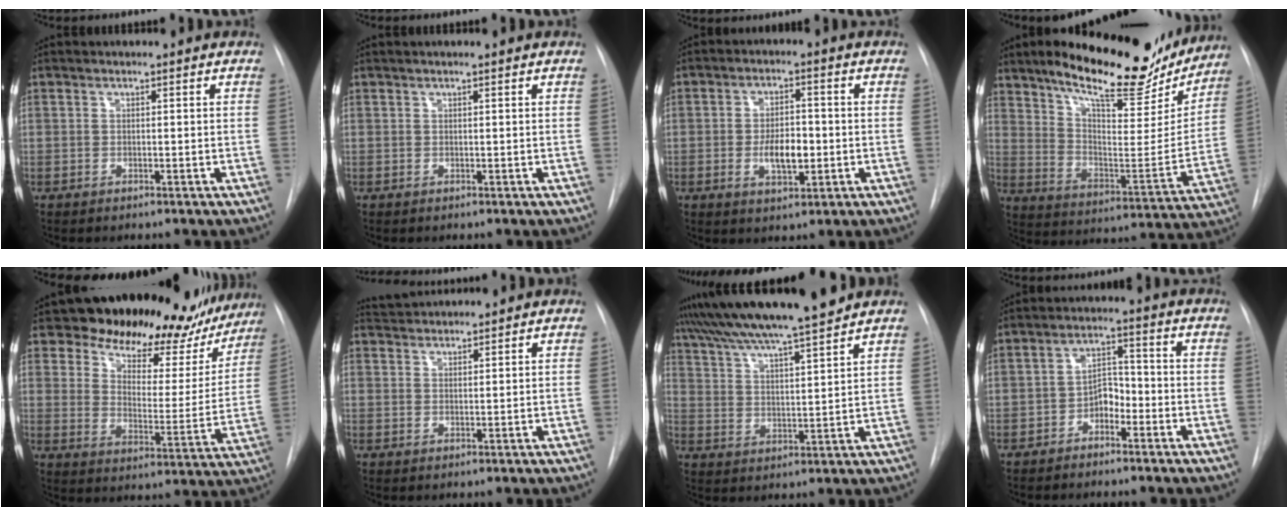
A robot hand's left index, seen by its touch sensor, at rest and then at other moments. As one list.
[{"total": 0.6, "force": [0.4, -0.1, 0.5], "torque": [-0.010, 0.006, 0.008]}, {"total": 6.2, "force": [-1.2, 2.7, 5.4], "torque": [-0.095, 0.001, -0.016]}, {"total": 22.8, "force": [18.3, 6.7, 11.8], "torque": [-0.175, -0.020, 0.262]}, {"total": 24.9, "force": [20.8, 9.9, 9.5], "torque": [-0.145, -0.020, 0.262]}, {"total": 3.2, "force": [3.2, 0.1, -0.1], "torque": [-0.005, 0.025, 0.062]}, {"total": 15.2, "force": [13.5, -1.0, 6.9], "torque": [-0.123, 0.009, 0.216]}, {"total": 4.2, "force": [-2.4, 2.4, 2.6], "torque": [-0.043, 0.015, -0.045]}]